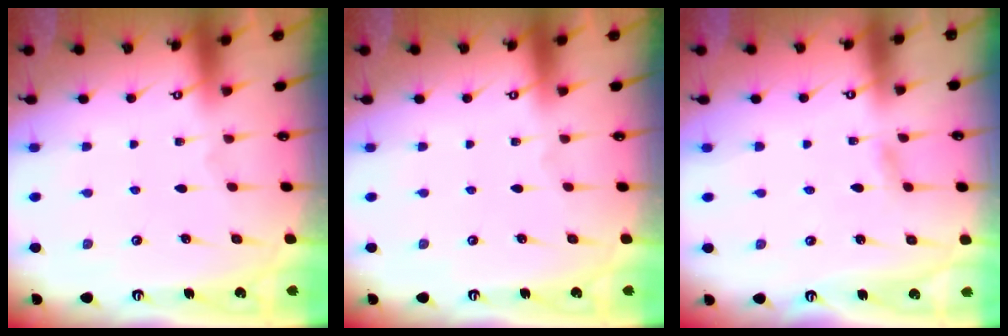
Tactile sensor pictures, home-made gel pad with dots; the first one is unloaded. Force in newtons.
{"total": 0.0}
{"total": 3.0, "press": 3.0, "slide": 0.3}